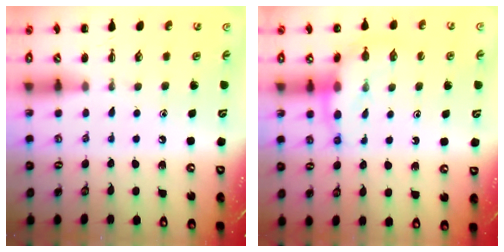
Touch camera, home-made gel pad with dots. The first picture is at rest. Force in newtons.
{"total": 10.2, "press": 10.1, "slide": 1.6}